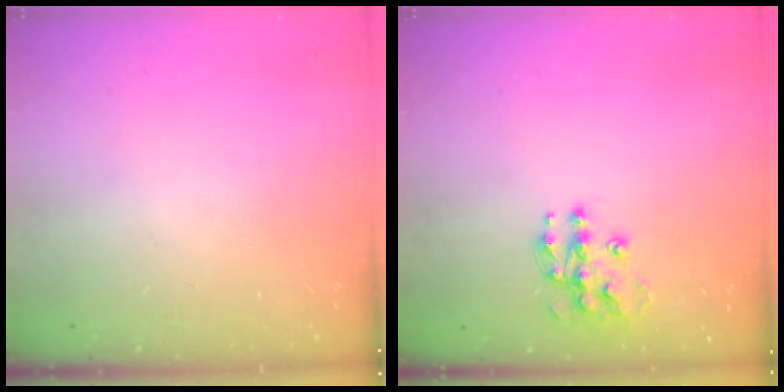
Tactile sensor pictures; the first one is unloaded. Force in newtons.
{"total": 11.3, "press": 11.3, "slide": 0.7}